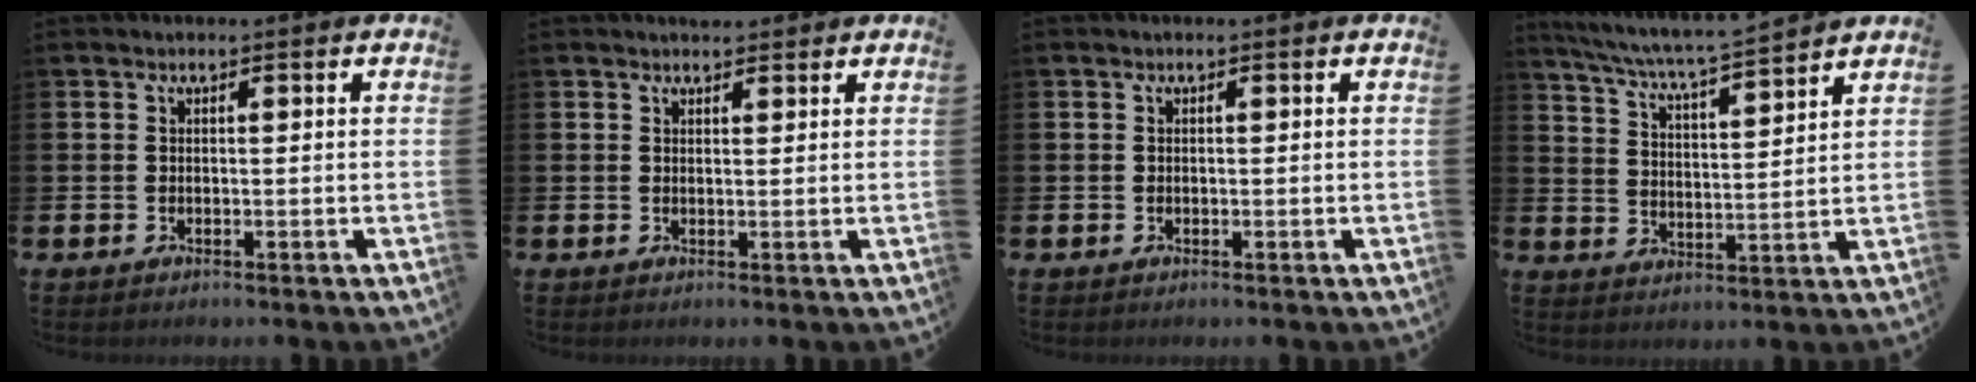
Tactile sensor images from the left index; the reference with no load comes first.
{"total": 1.9, "force": [1.8, 0.5, -0.1], "torque": [0.010, -0.007, 0.031]}
{"total": 0.0}
{"total": 6.2, "force": [5.9, -0.4, 1.8], "torque": [-0.060, -0.045, 0.102]}